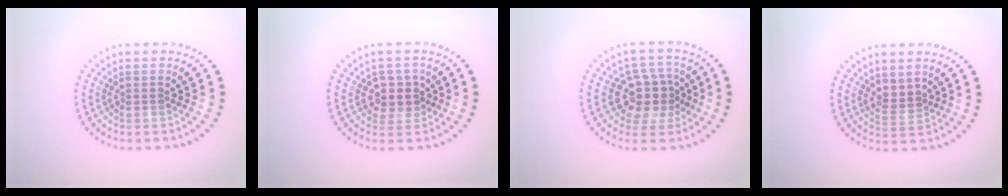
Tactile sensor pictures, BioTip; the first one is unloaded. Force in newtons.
{"total": 2.6, "press": 2.3, "slide": 1.1}
{"total": 4.4, "press": 4.0, "slide": 1.9}
{"total": 1.8, "press": 1.5, "slide": 0.9}